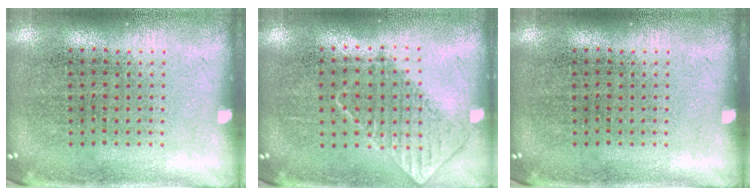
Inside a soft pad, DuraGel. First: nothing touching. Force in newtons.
{"total": 0.8, "press": 0.8, "slide": 0.2}
{"total": 0.0}